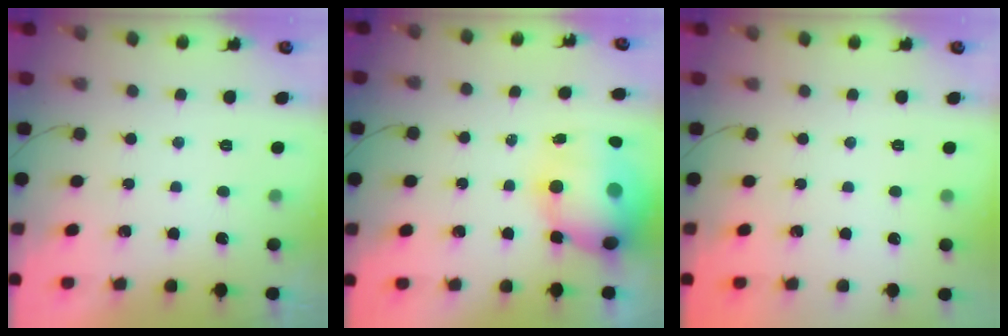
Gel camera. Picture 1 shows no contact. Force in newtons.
{"total": 15.6, "press": 15.1, "slide": 3.9}
{"total": 0.0}